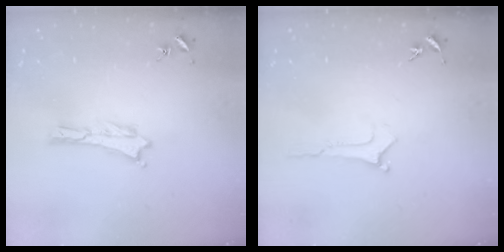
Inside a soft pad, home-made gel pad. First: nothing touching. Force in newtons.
{"total": 0.0}